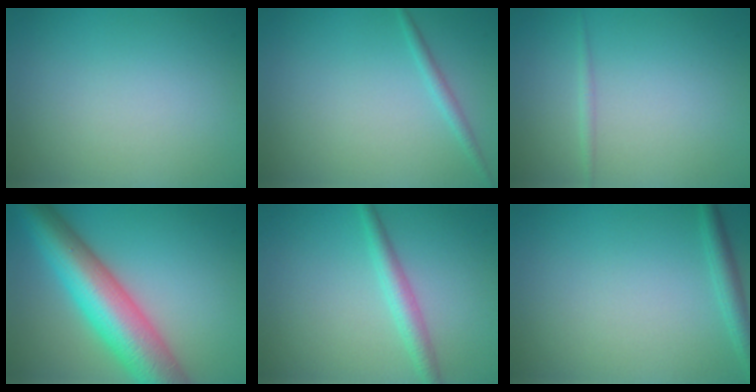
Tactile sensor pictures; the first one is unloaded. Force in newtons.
{"total": 1.1, "press": 1.1, "slide": 0.1}
{"total": 0.7, "press": 0.7, "slide": 0.1}
{"total": 10.2, "press": 10.2, "slide": 0.2}
{"total": 2.4, "press": 2.4, "slide": 0.1}
{"total": 1.8, "press": 1.8, "slide": 0.1}